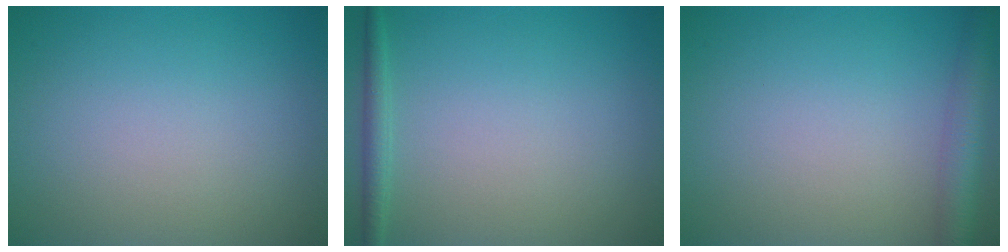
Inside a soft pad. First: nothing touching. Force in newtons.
{"total": 1.4, "press": 1.4, "slide": 0.1}
{"total": 3.3, "press": 3.3, "slide": 0.2}